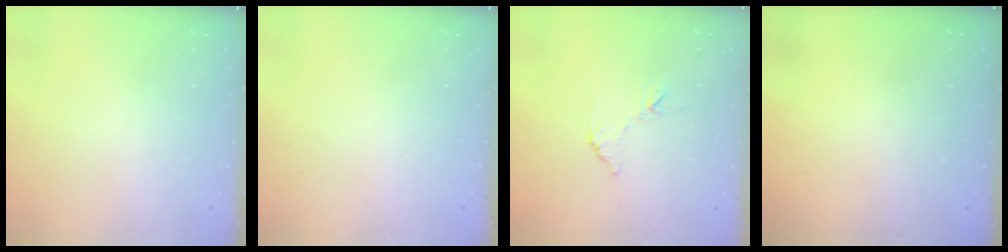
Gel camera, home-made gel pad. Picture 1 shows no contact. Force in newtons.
{"total": 0.0}
{"total": 7.4, "press": 7.4, "slide": 0.2}
{"total": 3.3, "press": 3.3, "slide": 0.1}